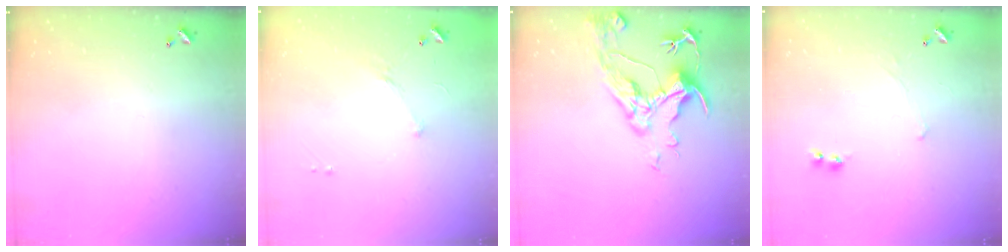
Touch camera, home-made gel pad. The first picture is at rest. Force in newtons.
{"total": 4.7, "press": 4.6, "slide": 0.9}
{"total": 8.7, "press": 8.5, "slide": 1.4}
{"total": 2.3, "press": 2.3, "slide": 0.2}